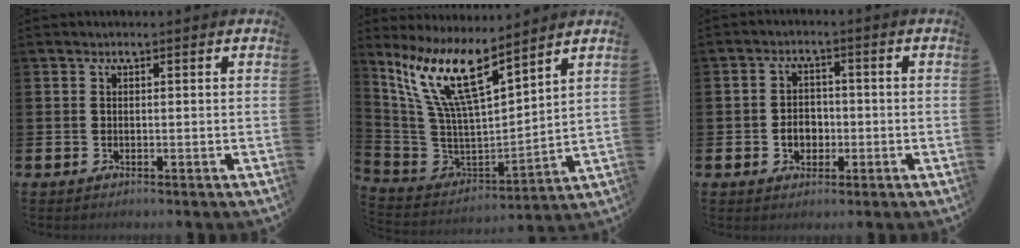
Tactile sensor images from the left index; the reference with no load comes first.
{"total": 11.7, "force": [7.8, 2.9, 8.1], "torque": [-0.196, -0.050, 0.135]}
{"total": 3.3, "force": [-0.9, 2.7, 1.8], "torque": [-0.023, -0.001, -0.024]}